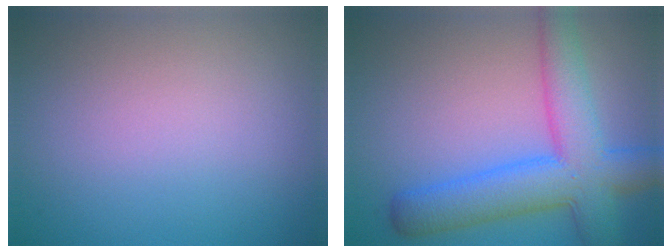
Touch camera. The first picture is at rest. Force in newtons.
{"total": 8.0, "press": 8.0, "slide": 0.4}